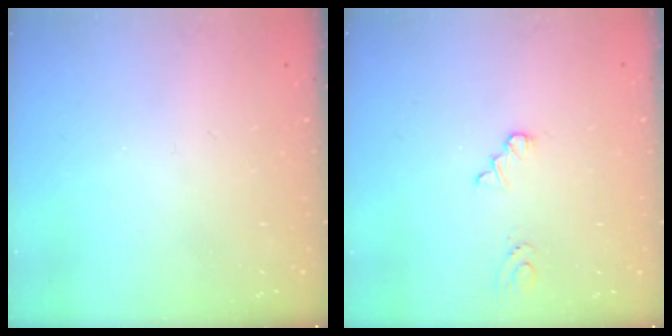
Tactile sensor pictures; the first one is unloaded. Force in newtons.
{"total": 1.1, "press": 1.1, "slide": 0.2}